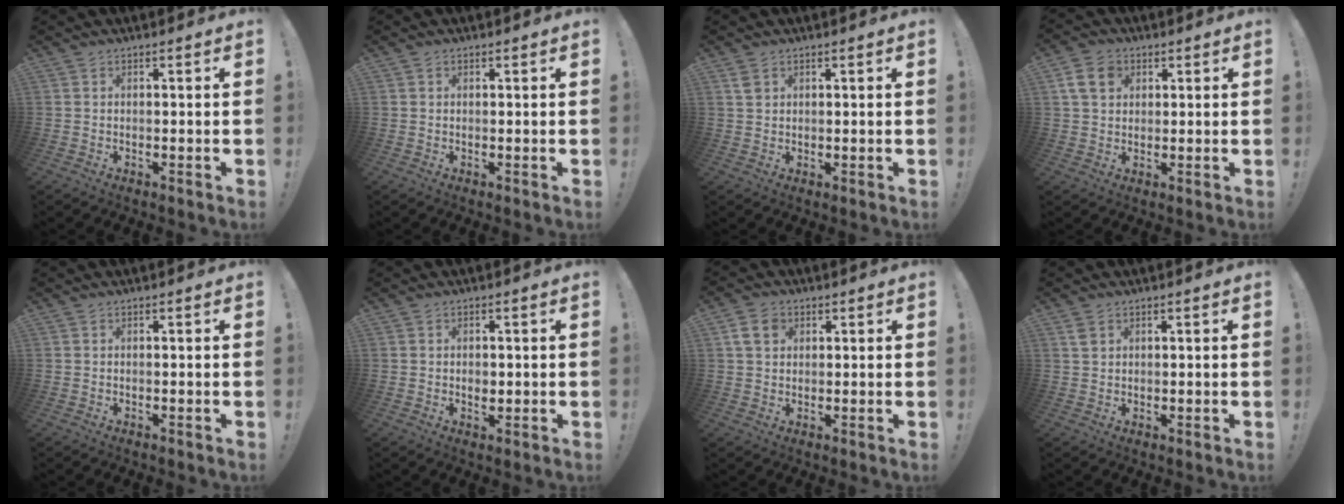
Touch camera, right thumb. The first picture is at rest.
{"total": 0.0}
{"total": 2.3, "force": [1.3, 1.6, 1.0], "torque": [-0.007, -0.003, 0.023]}
{"total": 8.4, "force": [3.2, 6.3, 4.5], "torque": [-0.083, -0.003, 0.065]}
{"total": 0.0}
{"total": 1.8, "force": [-0.2, 1.4, 1.1], "torque": [-0.006, -0.001, -0.007]}
{"total": 6.2, "force": [2.5, 4.6, 3.2], "torque": [-0.057, 0.004, 0.050]}
{"total": 2.4, "force": [1.4, 1.5, 1.2], "torque": [-0.011, -0.004, 0.025]}